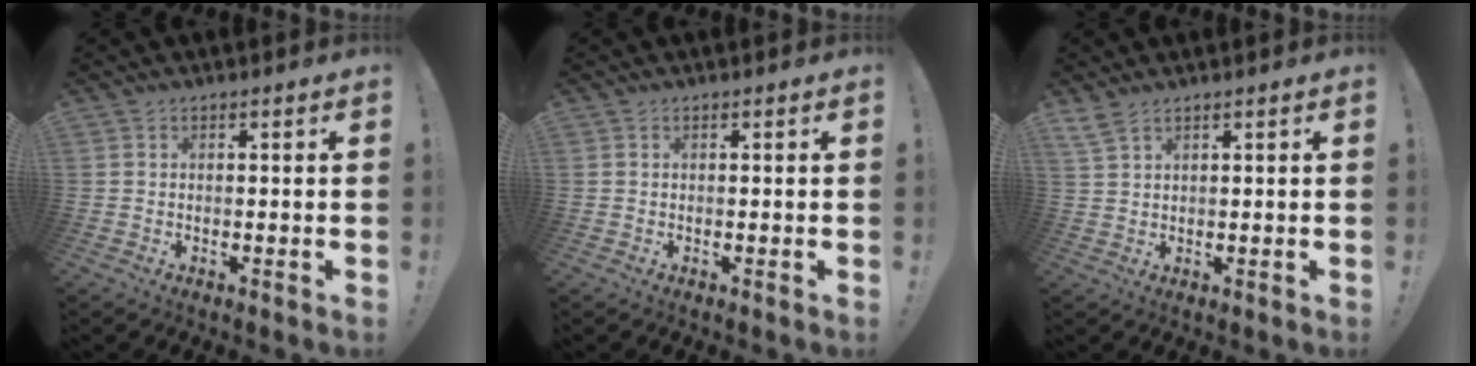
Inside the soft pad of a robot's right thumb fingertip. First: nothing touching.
{"total": 0.0}
{"total": 3.6, "force": [2.7, 0.9, 2.2], "torque": [-0.047, -0.009, 0.052]}